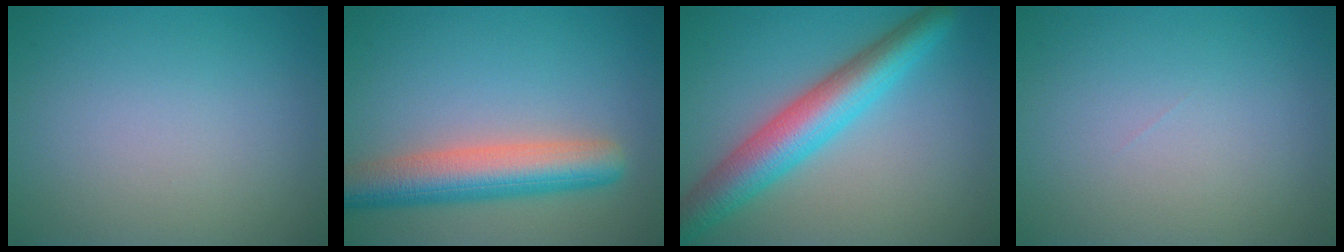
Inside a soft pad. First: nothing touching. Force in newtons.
{"total": 6.6, "press": 6.6, "slide": 0.3}
{"total": 6.8, "press": 6.8, "slide": 0.3}
{"total": 0.0}